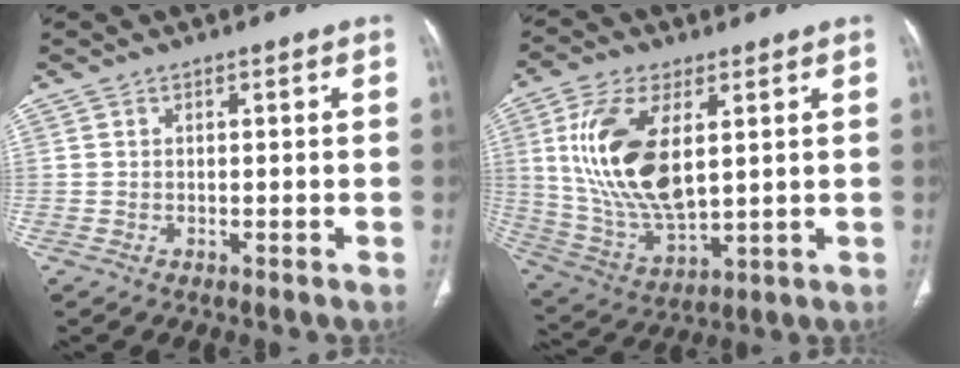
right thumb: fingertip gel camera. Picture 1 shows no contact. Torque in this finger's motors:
{"motor_torque": [0.47, 4.54, 1.71, 0.64, 0.53]}